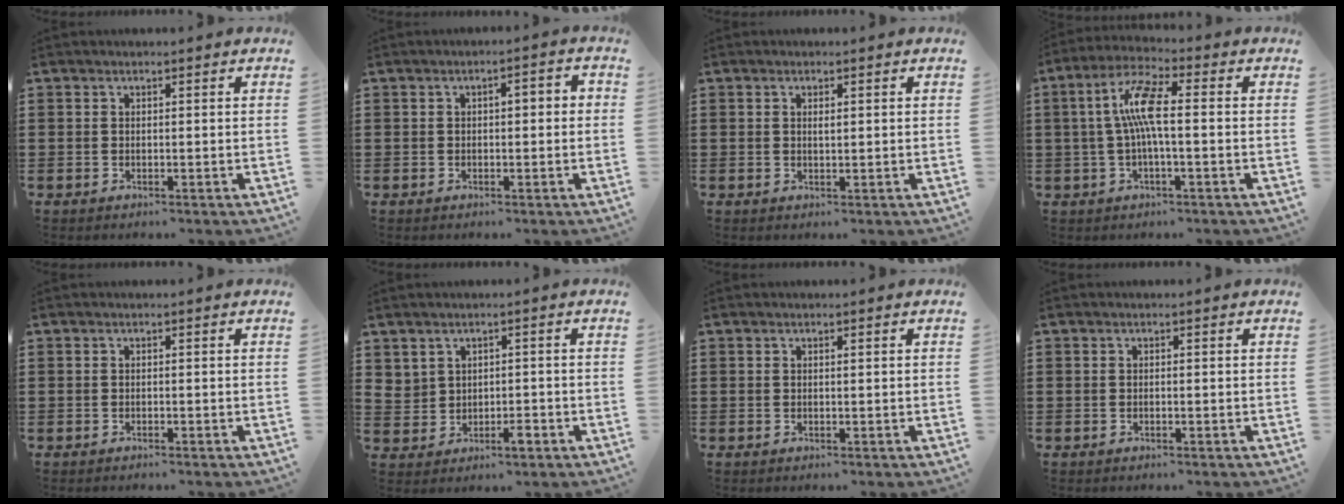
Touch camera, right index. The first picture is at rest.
{"total": 1.7, "force": [-0.4, 0.8, 1.4], "torque": [-0.026, 0.005, -0.011]}
{"total": 1.2, "force": [0.2, 0.3, 1.1], "torque": [-0.022, 0.001, 0.004]}
{"total": 7.9, "force": [0.2, 1.6, 7.7], "torque": [-0.165, 0.000, -0.006]}
{"total": 0.0}
{"total": 2.3, "force": [0.2, 1.9, 1.3], "torque": [-0.032, 0.001, 0.002]}
{"total": 0.0}
{"total": 0.0}